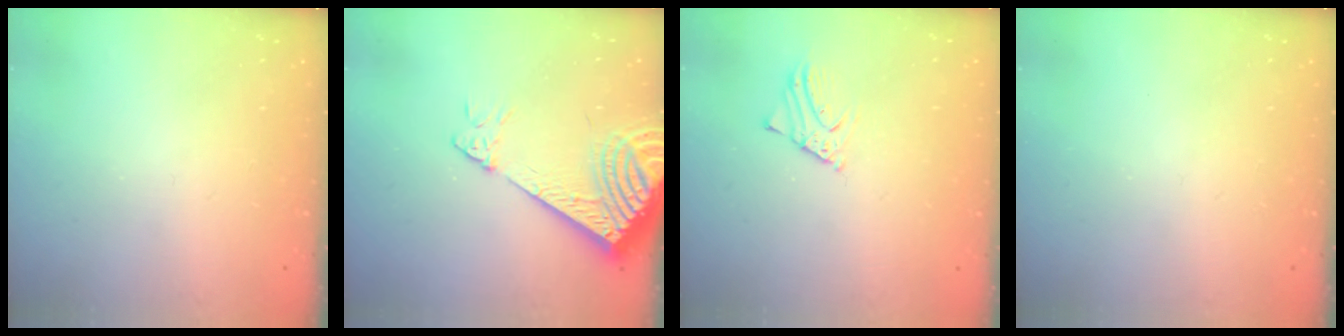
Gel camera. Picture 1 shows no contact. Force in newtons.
{"total": 12.0, "press": 11.9, "slide": 1.8}
{"total": 2.5, "press": 2.5, "slide": 0.1}
{"total": 0.0}